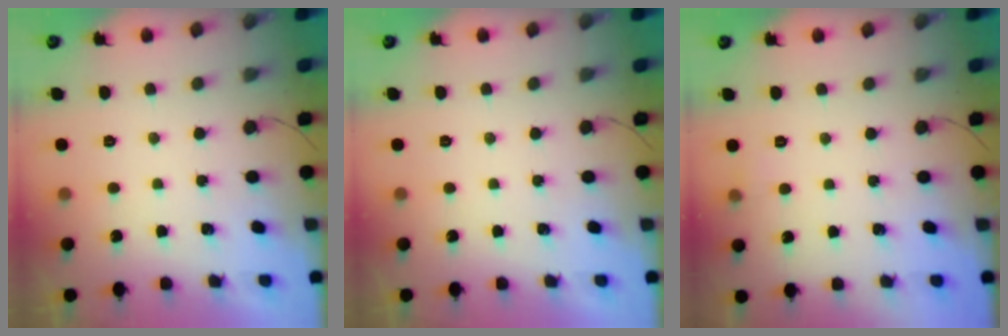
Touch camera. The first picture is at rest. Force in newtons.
{"total": 0.0}
{"total": 2.5, "press": 2.3, "slide": 1.1}